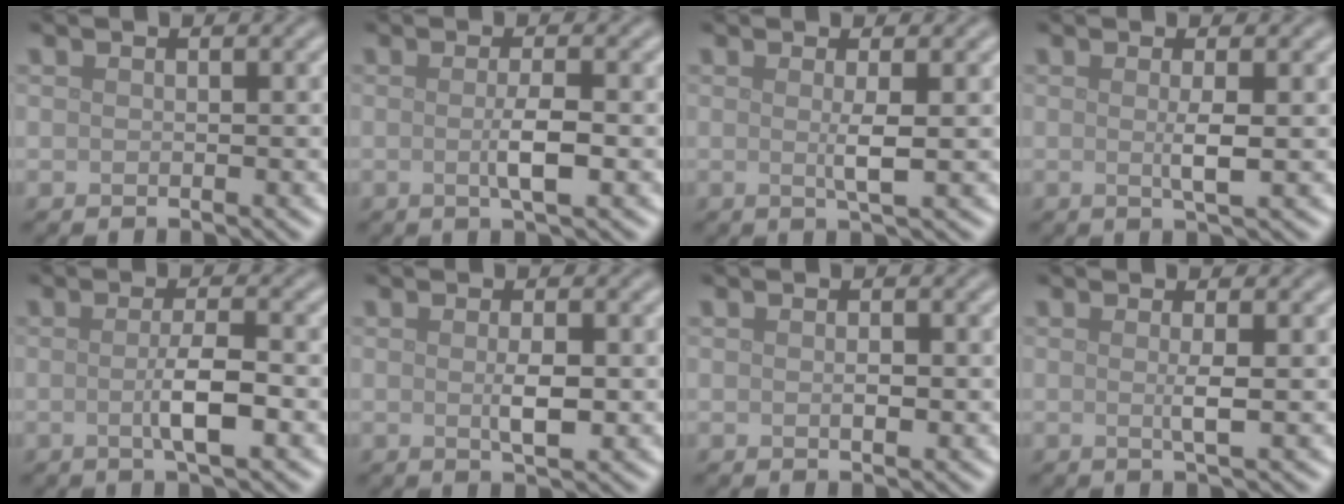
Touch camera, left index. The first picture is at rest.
{"total": 2.6, "force": [-0.2, 0.4, 2.6], "torque": [-0.046, -0.003, -0.005]}
{"total": 2.0, "force": [0.2, 0.2, 2.0], "torque": [-0.039, -0.002, -0.001]}
{"total": 2.0, "force": [0.1, 0.3, 2.0], "torque": [-0.039, -0.001, -0.003]}
{"total": 3.2, "force": [-0.5, 0.6, 3.2], "torque": [-0.056, -0.001, -0.011]}
{"total": 2.1, "force": [0.0, 0.5, 2.0], "torque": [-0.038, -0.003, 0.000]}
{"total": 0.9, "force": [0.0, 0.3, 0.8], "torque": [-0.017, -0.002, 0.000]}
{"total": 1.7, "force": [0.1, 0.2, 1.7], "torque": [-0.033, 0.000, -0.003]}